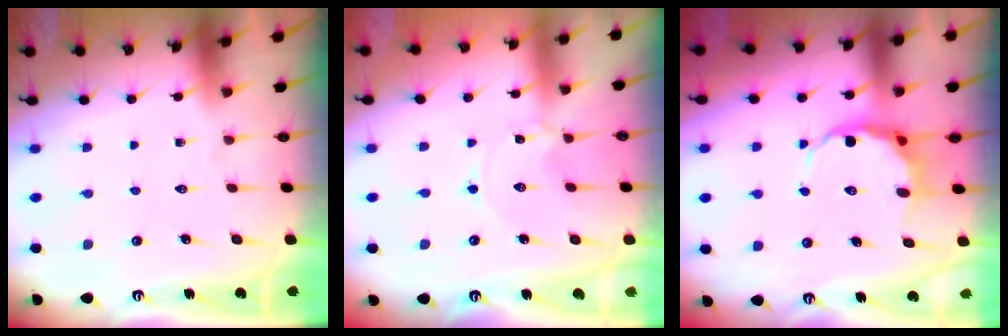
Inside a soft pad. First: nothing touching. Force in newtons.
{"total": 0.0}
{"total": 6.8, "press": 6.6, "slide": 1.6}